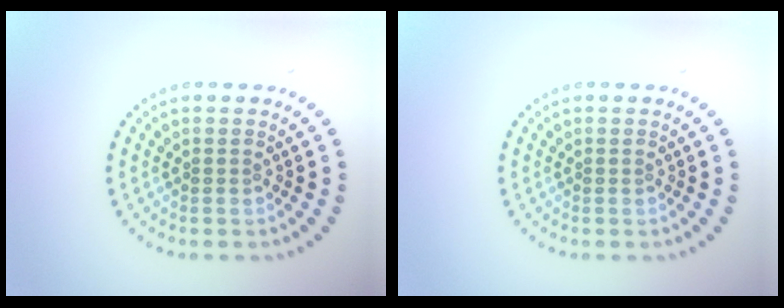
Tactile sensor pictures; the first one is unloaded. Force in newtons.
{"total": 0.0}